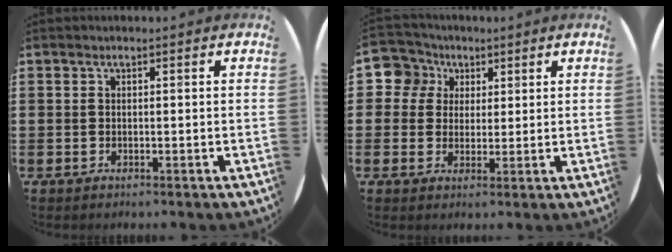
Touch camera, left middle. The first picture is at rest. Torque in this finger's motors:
{"motor_torque": [0.00, 0.02, 0.00, 0.00]}